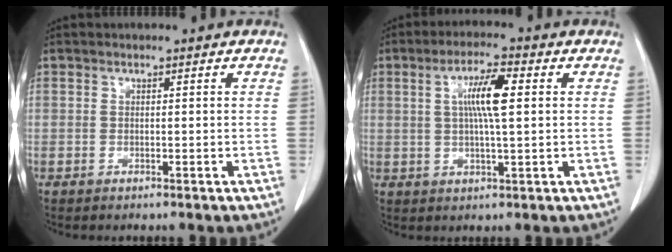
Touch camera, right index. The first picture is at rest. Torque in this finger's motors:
{"motor_torque": [0.66, -0.03, 0.25, 0.11]}